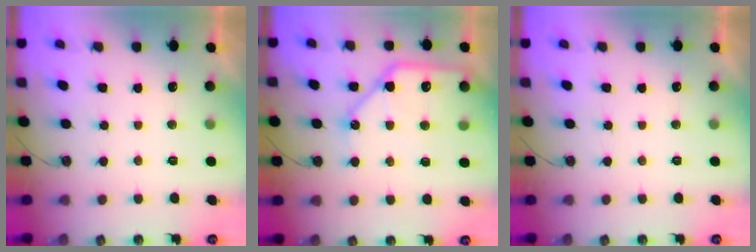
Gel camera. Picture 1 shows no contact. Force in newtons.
{"total": 13.1, "press": 13.1, "slide": 0.8}
{"total": 0.0}